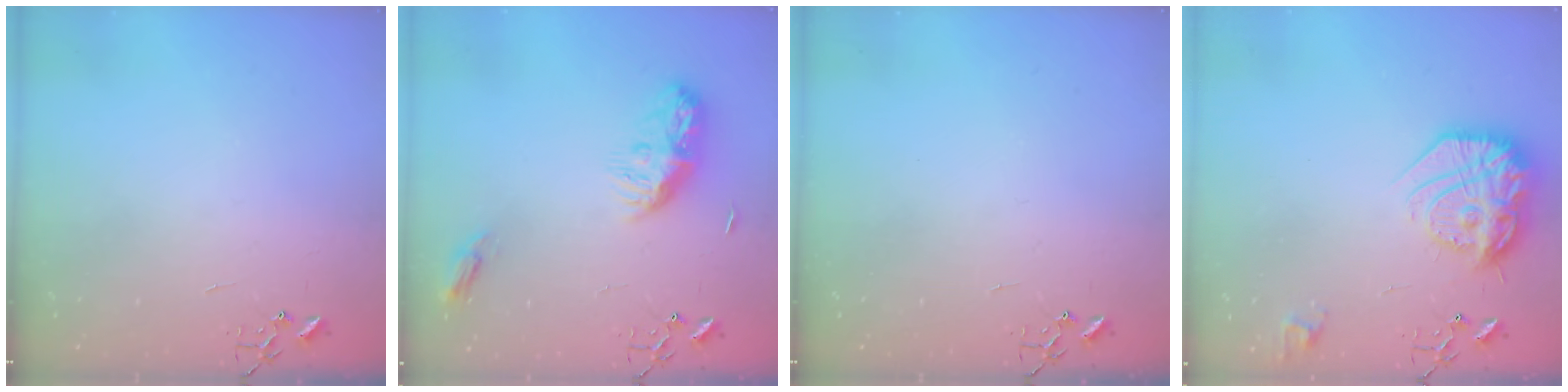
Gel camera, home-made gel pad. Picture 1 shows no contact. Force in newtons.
{"total": 11.2, "press": 11.2, "slide": 0.8}
{"total": 0.0}
{"total": 23.1, "press": 23.0, "slide": 2.4}